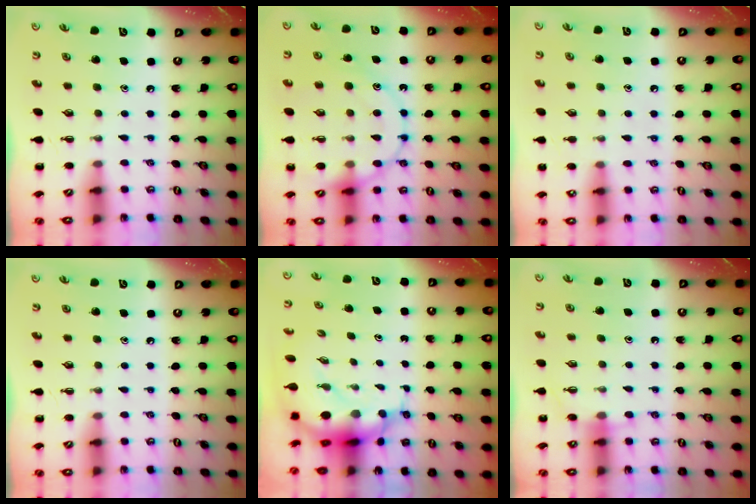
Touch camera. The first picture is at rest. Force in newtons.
{"total": 15.9, "press": 15.9, "slide": 1.6}
{"total": 6.7, "press": 6.3, "slide": 2.3}
{"total": 0.0}
{"total": 8.6, "press": 8.3, "slide": 2.4}
{"total": 6.7, "press": 6.5, "slide": 1.6}